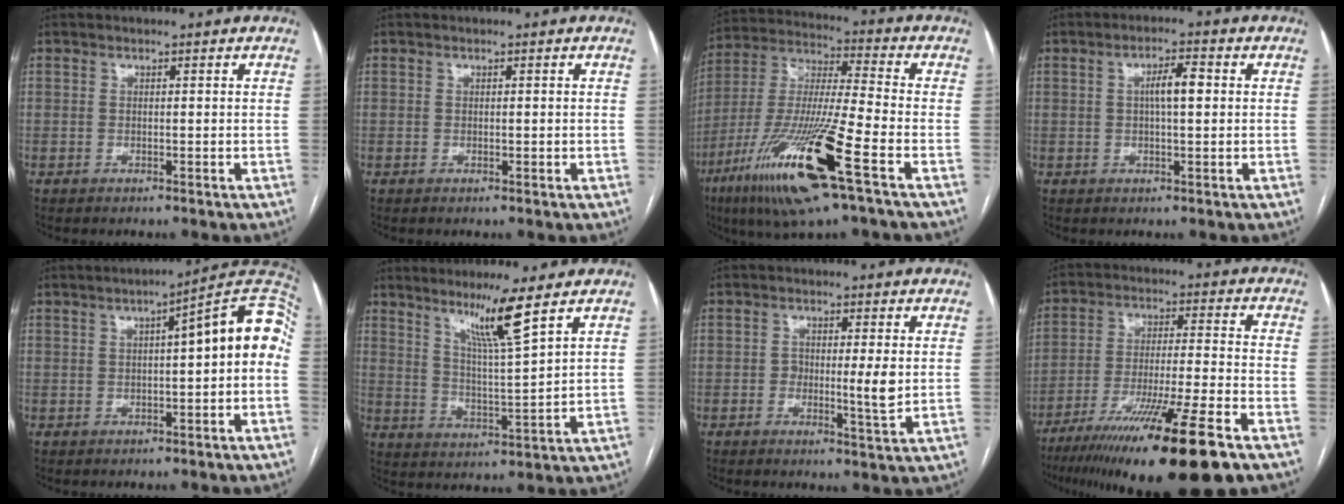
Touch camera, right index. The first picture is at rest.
{"total": 0.8, "force": [-0.1, 0.3, 0.7], "torque": [-0.013, -0.001, 0.001]}
{"total": 20.3, "force": [-9.4, 1.1, 17.9], "torque": [-0.380, -0.043, -0.178]}
{"total": 4.1, "force": [0.6, 0.8, 4.0], "torque": [-0.071, 0.010, 0.007]}
{"total": 10.4, "force": [0.9, 1.6, 10.2], "torque": [-0.131, 0.040, 0.005]}
{"total": 8.0, "force": [5.3, -1.5, 5.8], "torque": [-0.103, -0.020, 0.099]}
{"total": 4.3, "force": [-0.2, 0.7, 4.2], "torque": [-0.066, -0.004, -0.005]}
{"total": 20.7, "force": [-13.9, 0.2, 15.3], "torque": [-0.222, -0.043, -0.231]}